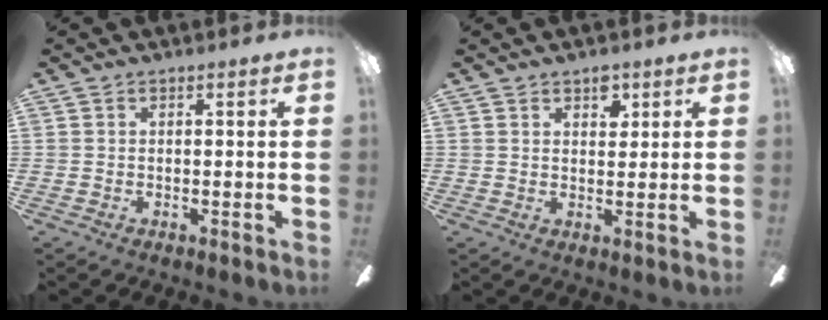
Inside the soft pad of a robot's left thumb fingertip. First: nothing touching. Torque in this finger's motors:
{"motor_torque": [-0.07, -0.02, -0.24, 0.05, 0.00]}